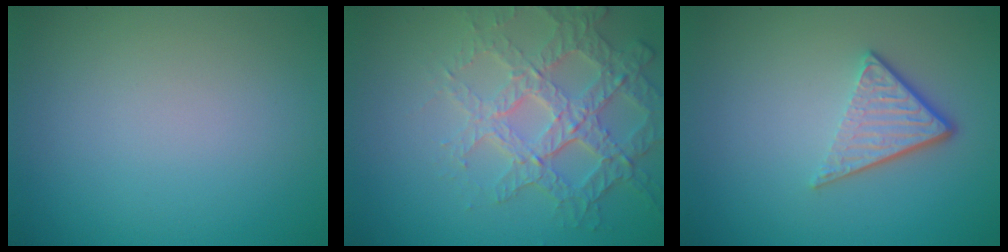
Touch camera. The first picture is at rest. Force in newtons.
{"total": 5.0, "press": 4.5, "slide": 2.3}
{"total": 3.9, "press": 2.7, "slide": 2.9}